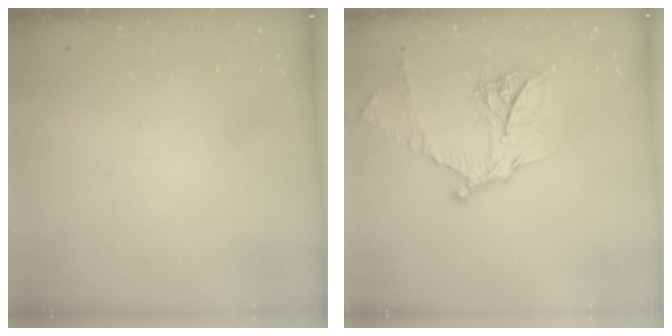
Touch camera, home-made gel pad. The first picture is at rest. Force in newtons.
{"total": 15.4, "press": 15.4, "slide": 1.1}